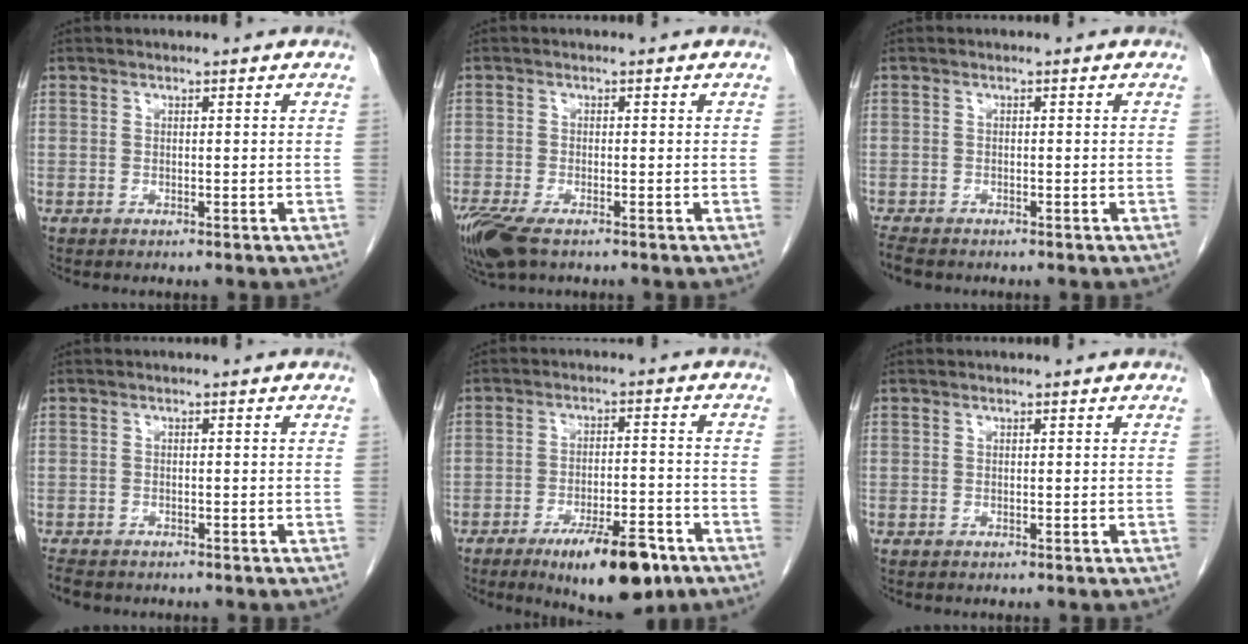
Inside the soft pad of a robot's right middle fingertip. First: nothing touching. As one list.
[{"total": 6.7, "force": [-4.5, 2.3, 4.4], "torque": [-0.089, -0.018, -0.081]}, {"total": 2.5, "force": [-2.1, 0.7, 1.1], "torque": [-0.030, -0.010, -0.034]}, {"total": 3.1, "force": [-2.6, 1.2, 1.0], "torque": [-0.026, -0.008, -0.039]}, {"total": 11.8, "force": [-7.4, 3.0, 8.7], "torque": [-0.127, -0.010, -0.109]}, {"total": 0.0}]